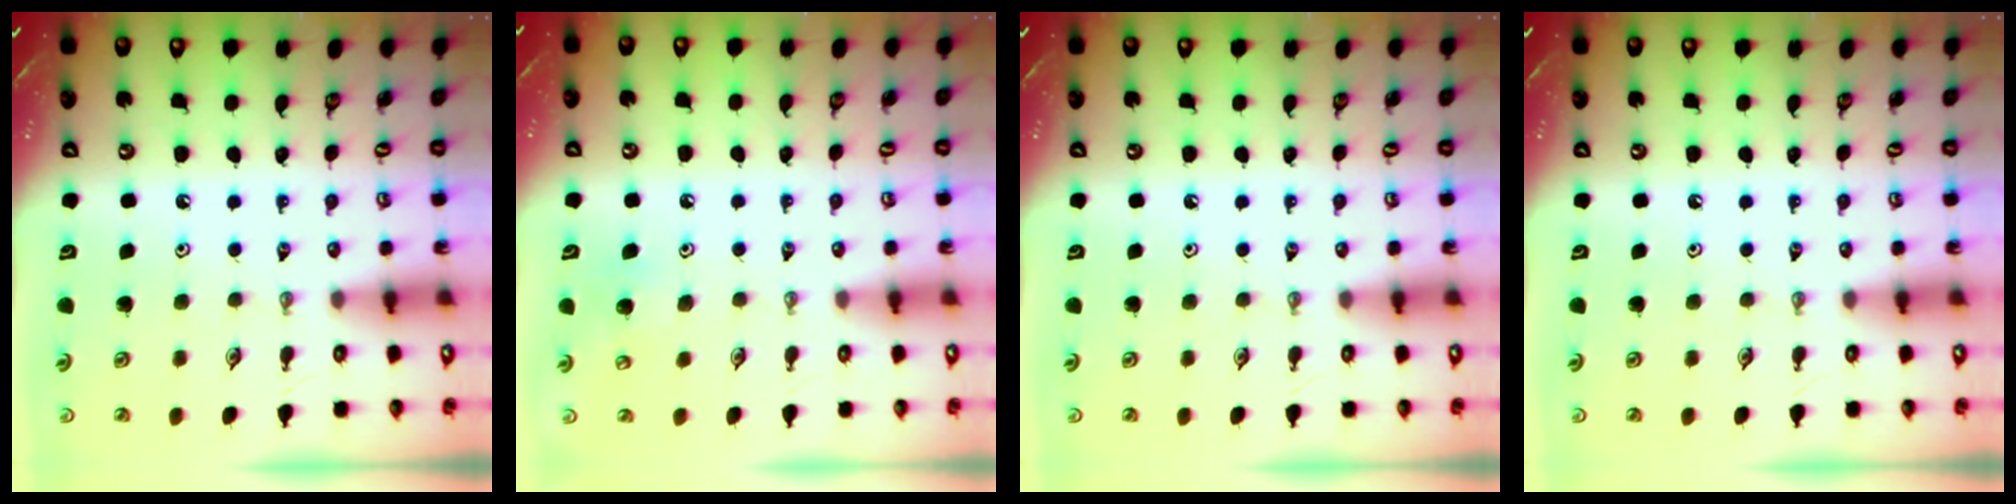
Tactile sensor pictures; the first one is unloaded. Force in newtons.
{"total": 7.5, "press": 7.5, "slide": 0.9}
{"total": 0.0}
{"total": 0.0}